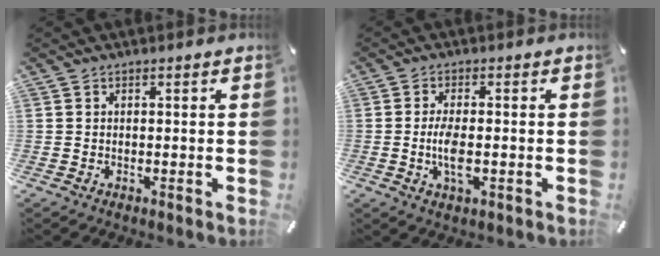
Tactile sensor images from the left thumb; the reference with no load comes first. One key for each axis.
{"total": 5.6, "fx": -0.9, "fy": 2.1, "fz": 5.2, "tx": -0.118, "ty": -0.006, "tz": -0.022}